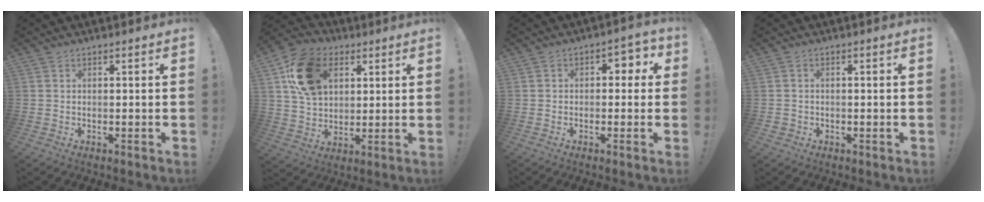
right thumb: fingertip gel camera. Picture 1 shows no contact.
{"total": 18.0, "force": [6.7, 12.9, 10.7], "torque": [-0.151, -0.016, 0.133]}
{"total": 4.2, "force": [0.1, 3.2, 2.7], "torque": [-0.021, 0.000, -0.004]}
{"total": 1.3, "force": [-0.6, 1.1, 0.4], "torque": [-0.005, 0.002, -0.010]}